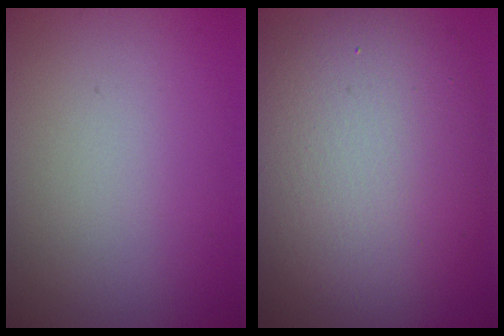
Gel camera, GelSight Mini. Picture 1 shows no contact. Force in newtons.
{"total": 12.0, "press": 12.0, "slide": 0.9}